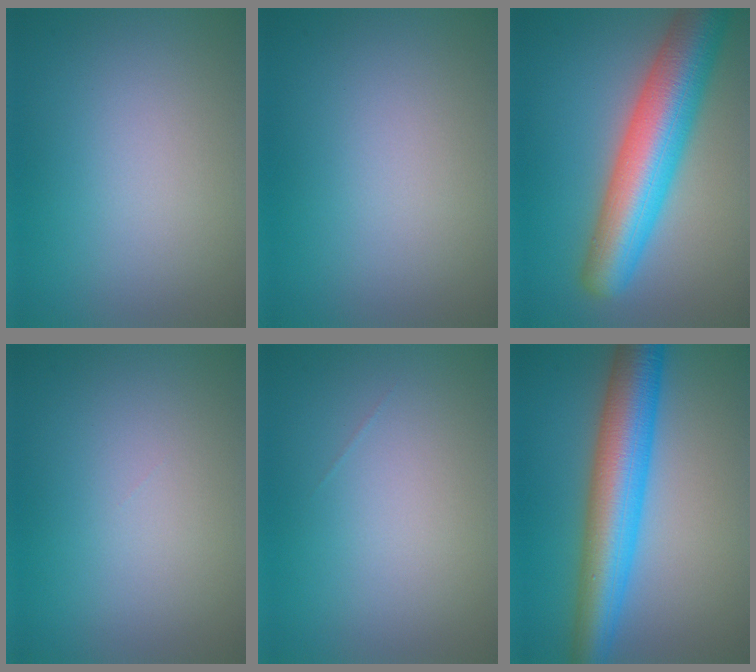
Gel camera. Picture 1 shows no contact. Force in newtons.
{"total": 0.0}
{"total": 10.2, "press": 10.2, "slide": 0.2}
{"total": 0.0}
{"total": 0.0}
{"total": 9.0, "press": 8.9, "slide": 0.2}